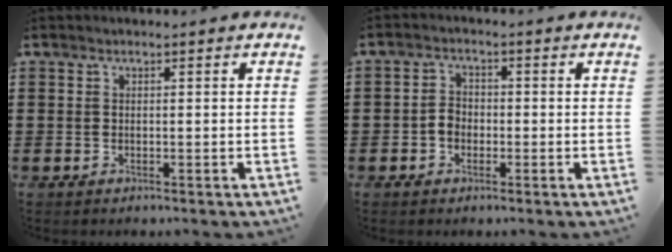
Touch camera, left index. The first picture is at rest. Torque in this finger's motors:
{"motor_torque": [0.39, 0.32, 0.27, 0.02]}